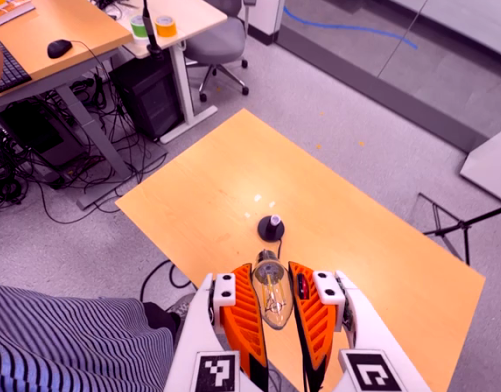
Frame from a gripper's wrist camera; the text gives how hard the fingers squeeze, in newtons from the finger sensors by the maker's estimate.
{"total": 22.2, "left": 25.5, "right": 18.9}